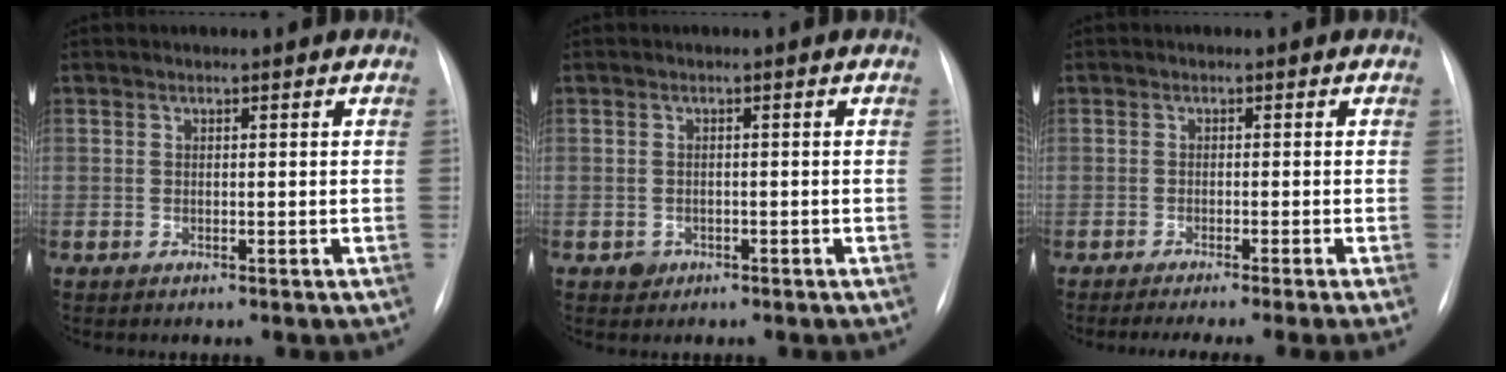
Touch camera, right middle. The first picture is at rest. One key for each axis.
{"total": 1.5, "fx": -0.8, "fy": 1.2, "fz": 0.1, "tx": 0.002, "ty": 0.005, "tz": -0.012}
{"total": 8.0, "fx": -6.5, "fy": -1.4, "fz": 4.5, "tx": -0.039, "ty": -0.018, "tz": -0.093}